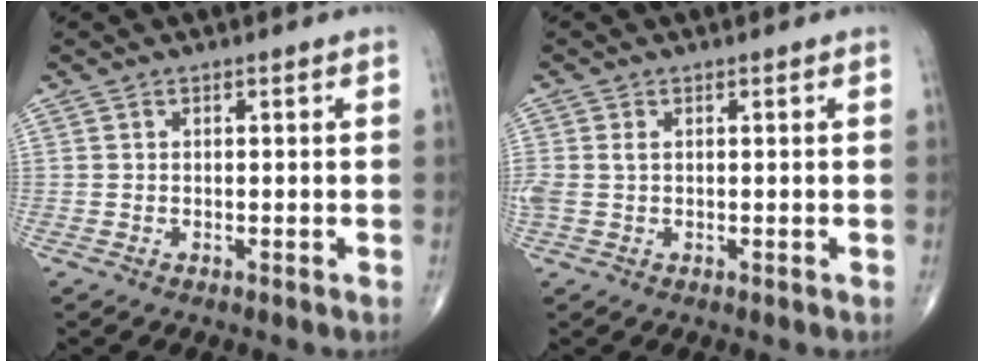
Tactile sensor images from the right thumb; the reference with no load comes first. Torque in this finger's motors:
{"motor_torque": [-0.08, -0.12, 0.45, 0.11, 0.12]}